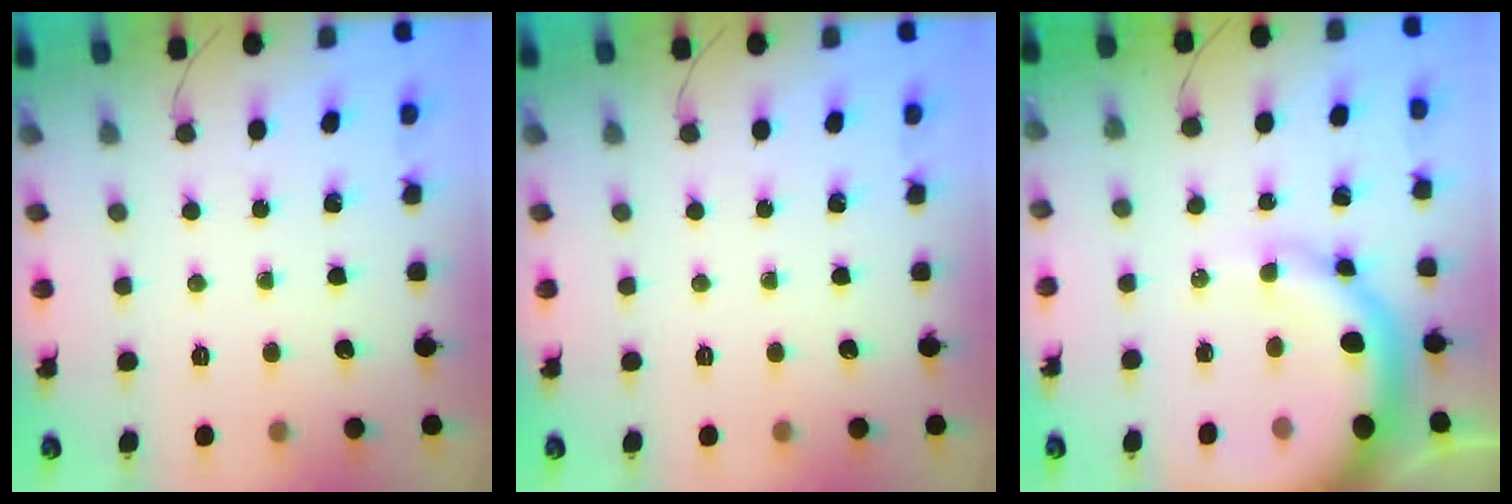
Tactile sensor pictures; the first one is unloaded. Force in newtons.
{"total": 0.0}
{"total": 13.7, "press": 13.3, "slide": 3.3}